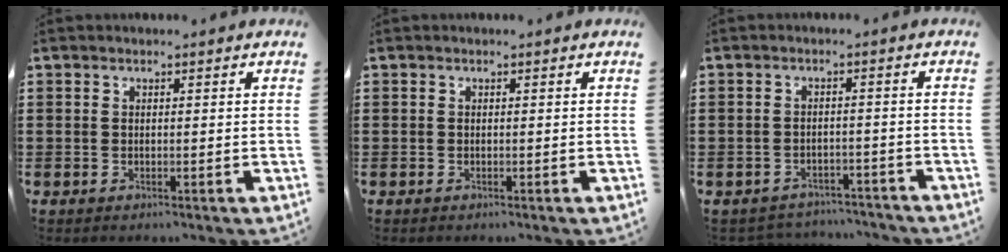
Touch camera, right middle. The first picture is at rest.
{"total": 0.0}
{"total": 2.6, "force": [-2.5, 0.4, -0.1], "torque": [-0.005, -0.001, -0.055]}